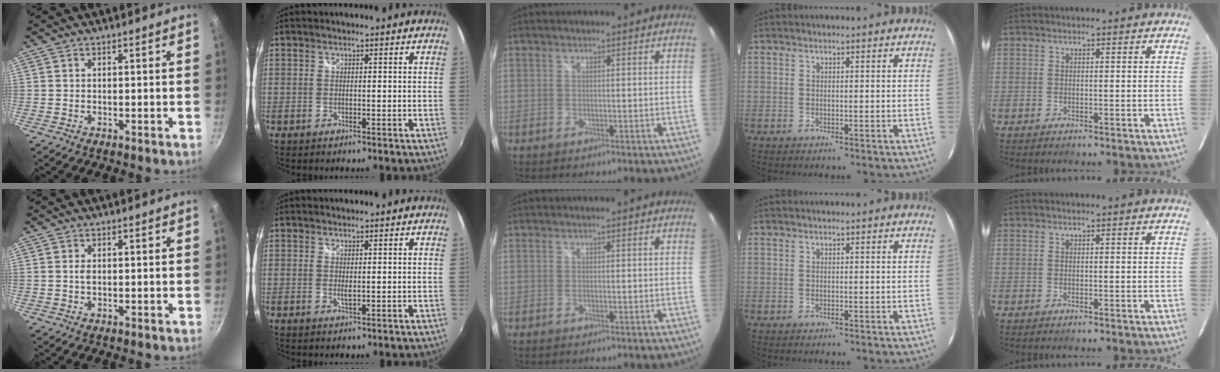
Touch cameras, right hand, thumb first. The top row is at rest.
{"thumb": {"total": 1.4, "force": [0.1, 0.8, 1.1], "torque": [-0.021, 0.002, 0.000]}, "index": {"total": 1.0, "force": [0.1, 0.1, 1.0], "torque": [-0.018, -0.002, 0.000]}}